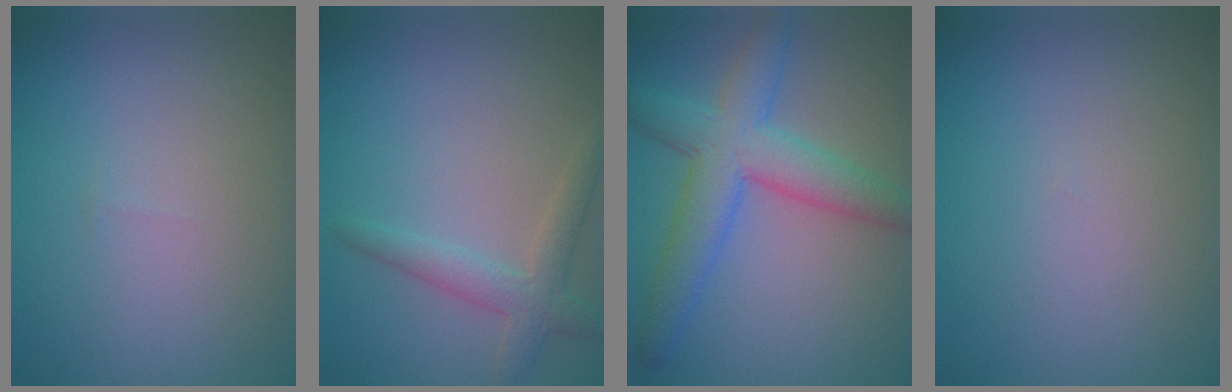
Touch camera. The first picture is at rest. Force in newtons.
{"total": 2.8, "press": 2.8, "slide": 0.2}
{"total": 6.4, "press": 6.4, "slide": 0.2}
{"total": 0.0}